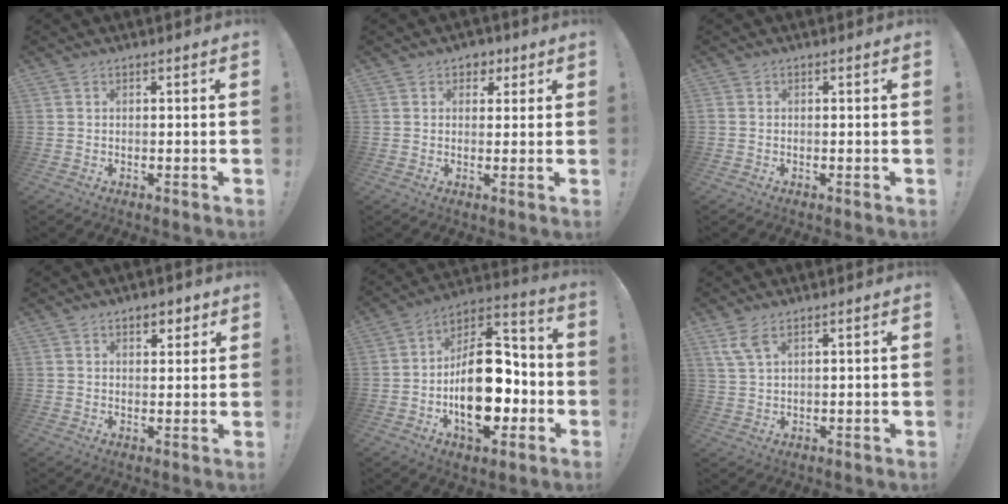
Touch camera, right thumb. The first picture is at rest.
{"total": 4.1, "force": [2.0, 3.5, 1.1], "torque": [-0.004, -0.009, 0.034]}
{"total": 0.0}
{"total": 3.6, "force": [2.3, 2.4, 1.4], "torque": [-0.007, -0.010, 0.037]}
{"total": 22.8, "force": [-4.9, 13.5, 17.7], "torque": [-0.275, 0.033, -0.063]}
{"total": 5.4, "force": [3.4, 1.8, 3.7], "torque": [-0.085, -0.006, 0.067]}